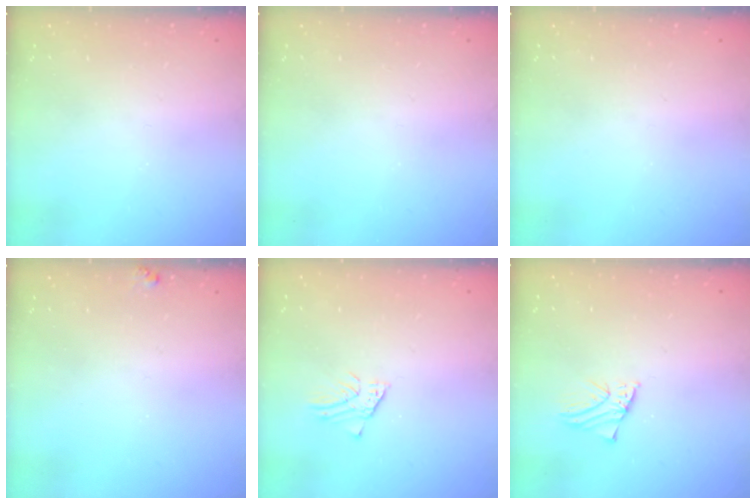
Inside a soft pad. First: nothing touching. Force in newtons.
{"total": 0.0}
{"total": 0.0}
{"total": 3.4, "press": 3.4, "slide": 0.4}
{"total": 1.3, "press": 1.3, "slide": 0.1}
{"total": 0.9, "press": 0.9, "slide": 0.0}